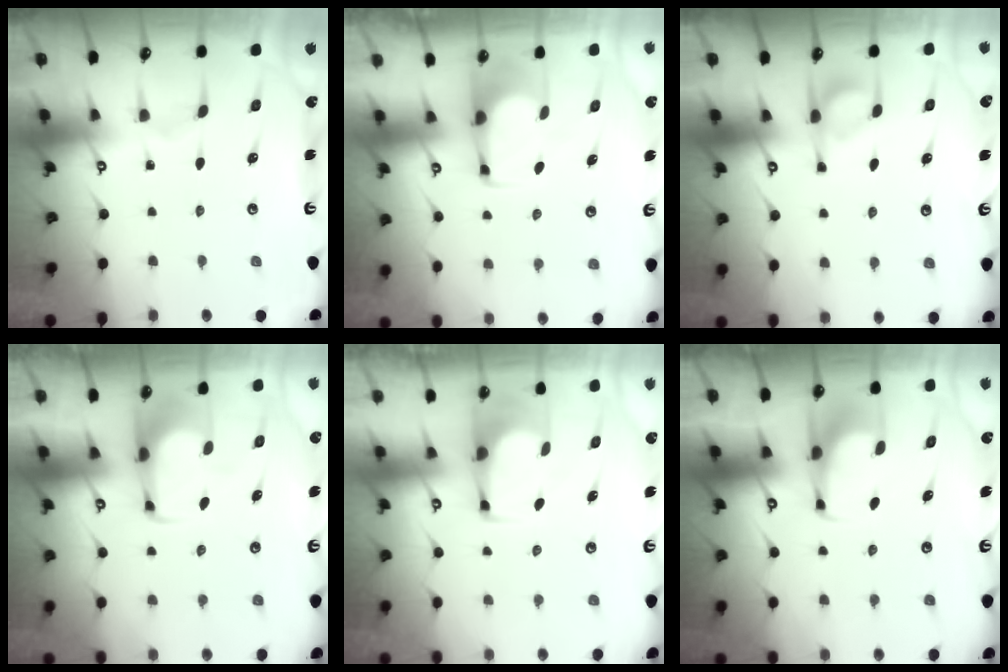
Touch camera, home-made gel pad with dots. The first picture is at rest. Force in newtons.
{"total": 2.8, "press": 2.8, "slide": 0.5}
{"total": 4.1, "press": 4.1, "slide": 0.6}
{"total": 1.6, "press": 1.5, "slide": 0.5}
{"total": 2.3, "press": 2.3, "slide": 0.3}
{"total": 2.1, "press": 2.1, "slide": 0.1}